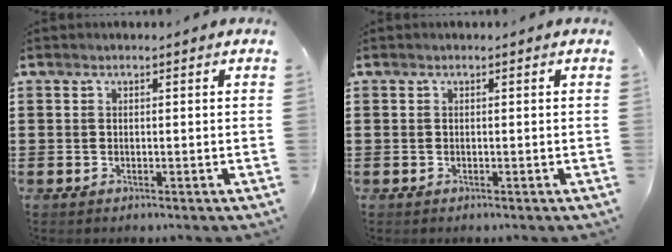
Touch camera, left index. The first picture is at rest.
{"total": 0.0}